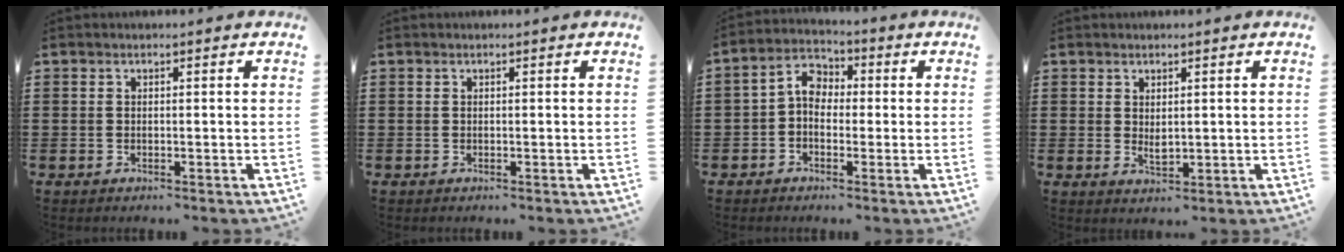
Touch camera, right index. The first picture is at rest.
{"total": 0.0}
{"total": 4.8, "force": [-0.2, 3.5, 3.2], "torque": [-0.084, 0.010, -0.012]}
{"total": 1.8, "force": [0.6, 0.8, 1.4], "torque": [-0.020, -0.005, 0.010]}